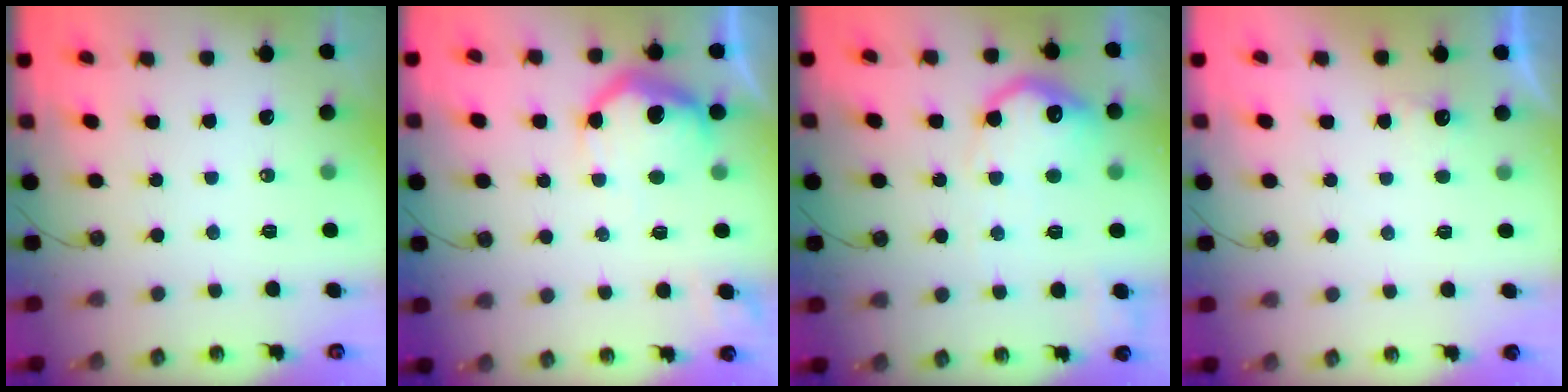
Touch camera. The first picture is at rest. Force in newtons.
{"total": 14.6, "press": 14.6, "slide": 1.1}
{"total": 15.9, "press": 15.9, "slide": 1.1}
{"total": 1.6, "press": 1.5, "slide": 0.7}